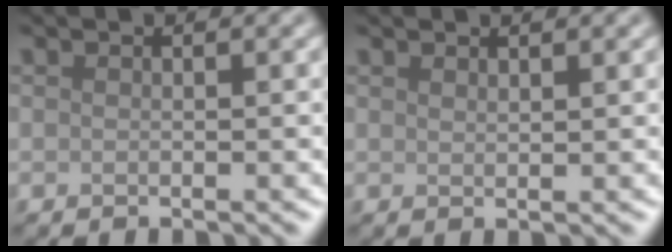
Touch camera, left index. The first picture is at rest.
{"total": 0.7, "force": [0.7, 0.0, 0.2], "torque": [-0.002, 0.000, 0.013]}